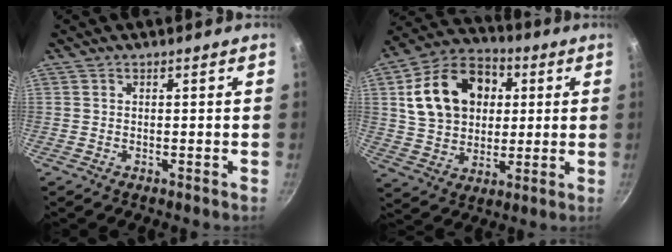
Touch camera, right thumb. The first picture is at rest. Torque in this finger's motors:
{"motor_torque": [-1.28, 2.03, 1.01, 0.07, 0.16]}